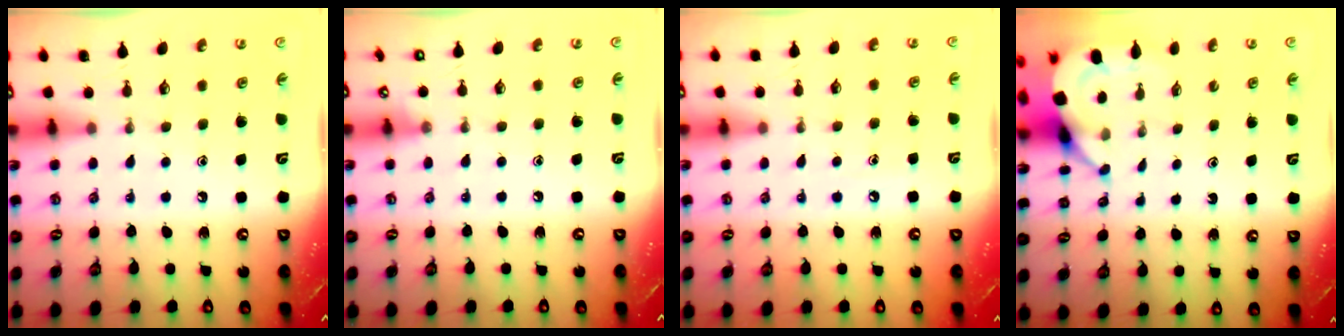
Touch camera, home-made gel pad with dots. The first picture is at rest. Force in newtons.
{"total": 2.9, "press": 2.9, "slide": 0.4}
{"total": 4.6, "press": 4.5, "slide": 0.6}
{"total": 5.3, "press": 5.2, "slide": 0.5}